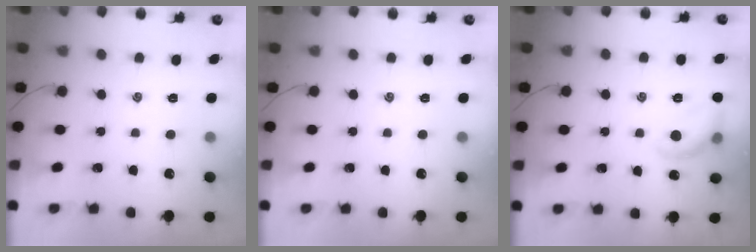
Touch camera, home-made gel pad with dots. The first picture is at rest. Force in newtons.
{"total": 0.0}
{"total": 9.2, "press": 9.2, "slide": 0.2}